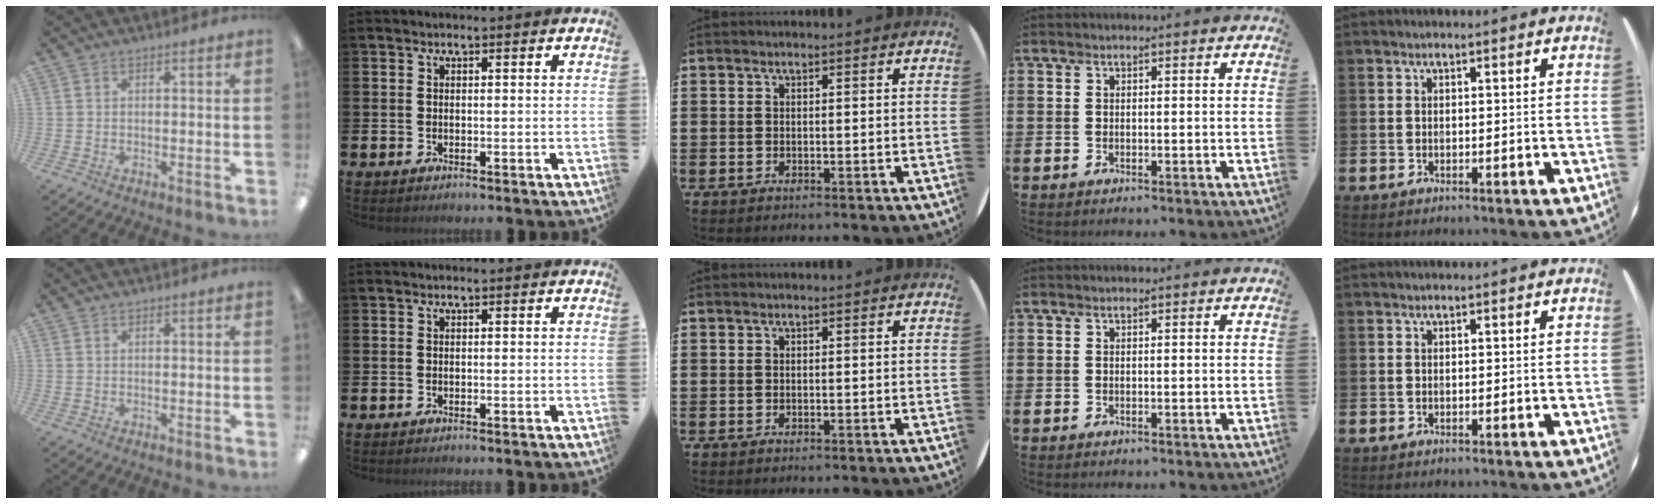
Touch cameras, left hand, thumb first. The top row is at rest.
{}